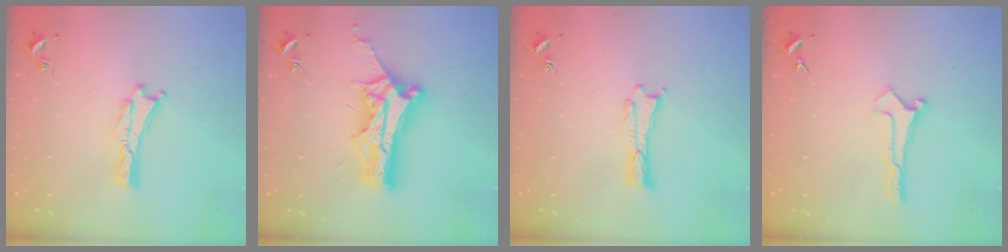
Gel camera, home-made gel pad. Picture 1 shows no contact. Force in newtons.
{"total": 9.2, "press": 9.2, "slide": 0.4}
{"total": 0.0}
{"total": 0.0}